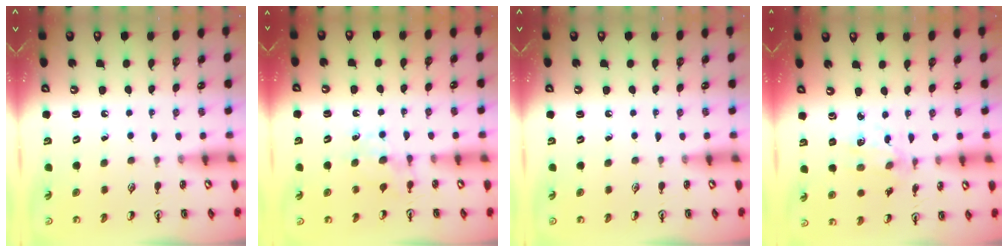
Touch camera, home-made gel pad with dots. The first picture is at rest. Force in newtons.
{"total": 4.7, "press": 4.6, "slide": 0.6}
{"total": 0.0}
{"total": 2.3, "press": 2.3, "slide": 0.6}